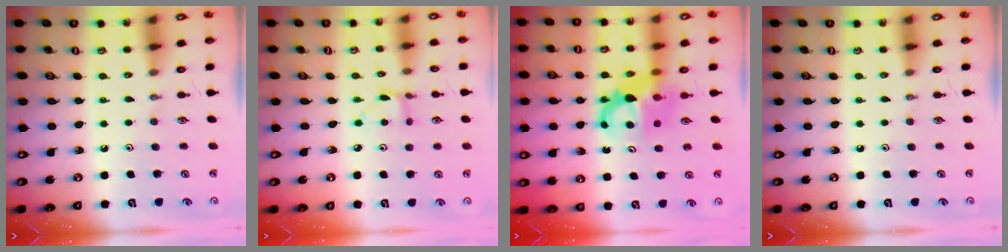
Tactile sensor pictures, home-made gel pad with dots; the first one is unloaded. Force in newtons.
{"total": 3.5, "press": 3.5, "slide": 0.4}
{"total": 7.1, "press": 7.1, "slide": 0.5}
{"total": 0.0}